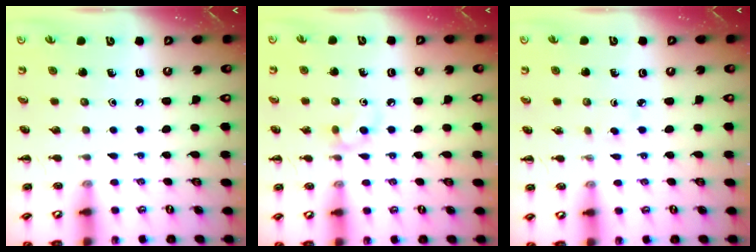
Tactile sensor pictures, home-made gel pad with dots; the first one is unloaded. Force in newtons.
{"total": 4.5, "press": 4.2, "slide": 1.5}
{"total": 1.7, "press": 1.5, "slide": 0.8}